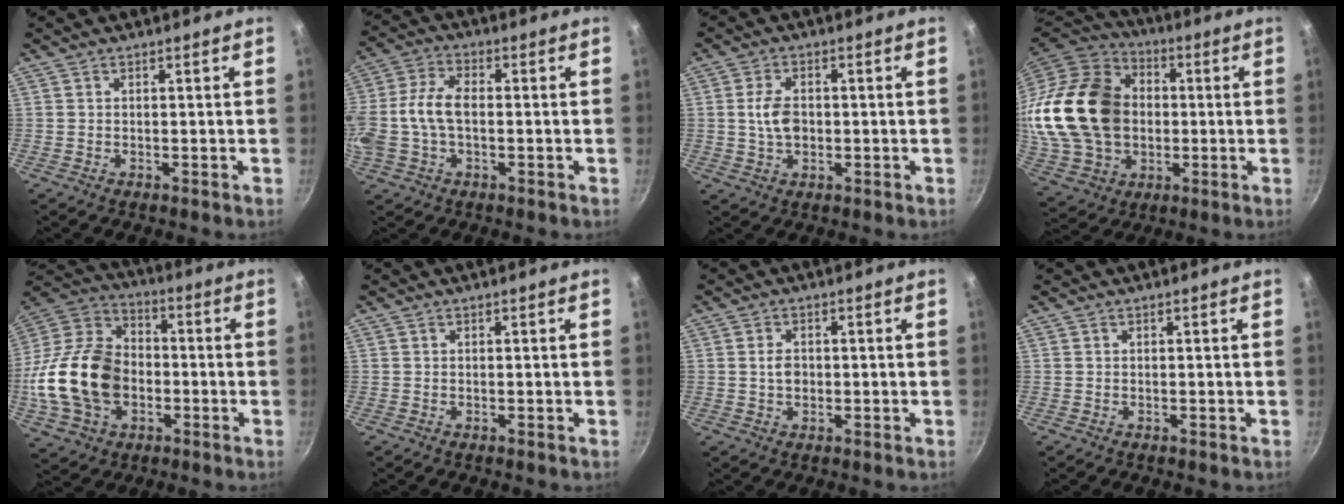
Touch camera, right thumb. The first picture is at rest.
{"total": 11.5, "force": [-1.1, 6.8, 9.3], "torque": [-0.196, 0.023, -0.034]}
{"total": 5.4, "force": [-0.1, 3.6, 4.1], "torque": [-0.066, 0.006, -0.003]}
{"total": 26.6, "force": [1.2, 19.9, 17.6], "torque": [-0.329, 0.028, 0.034]}
{"total": 21.7, "force": [-3.6, 15.4, 14.9], "torque": [-0.271, 0.038, -0.068]}
{"total": 0.0}
{"total": 2.8, "force": [-0.1, 2.1, 1.9], "torque": [-0.023, 0.005, -0.002]}
{"total": 0.0}